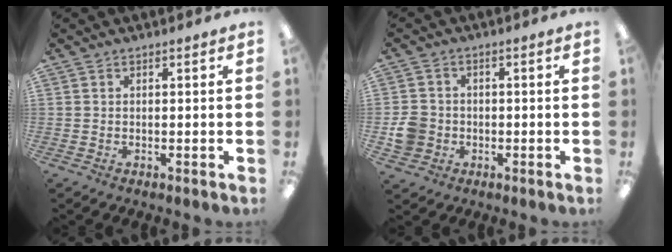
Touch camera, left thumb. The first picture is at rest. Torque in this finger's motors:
{"motor_torque": [-0.06, 0.13, 0.08, -0.09, 0.00]}